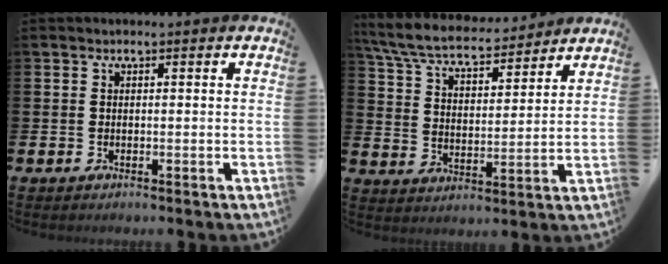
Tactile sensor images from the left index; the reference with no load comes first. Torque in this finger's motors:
{"motor_torque": [1.06, -1.08, 0.57, 0.21]}